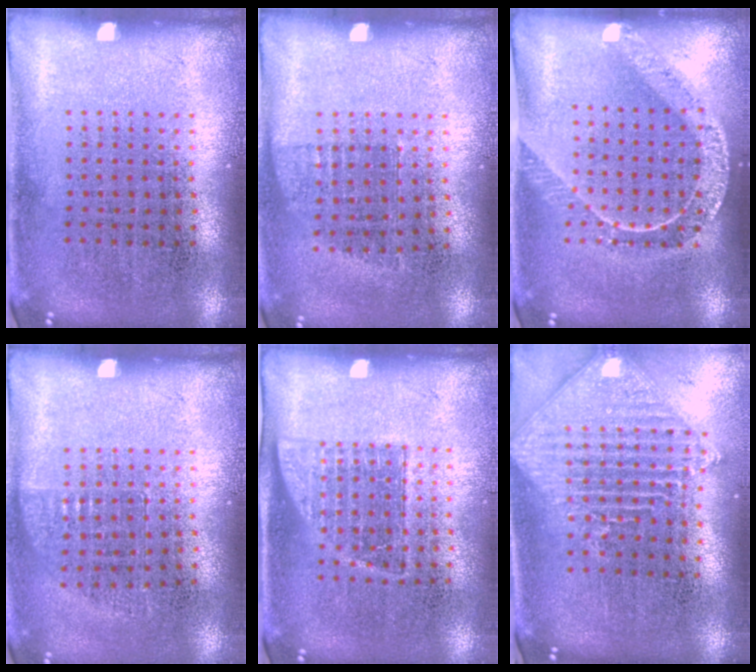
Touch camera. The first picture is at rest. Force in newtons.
{"total": 0.8, "press": 0.7, "slide": 0.4}
{"total": 1.7, "press": 1.5, "slide": 0.8}
{"total": 0.7, "press": 0.6, "slide": 0.4}
{"total": 1.1, "press": 0.9, "slide": 0.6}
{"total": 2.2, "press": 1.7, "slide": 1.3}